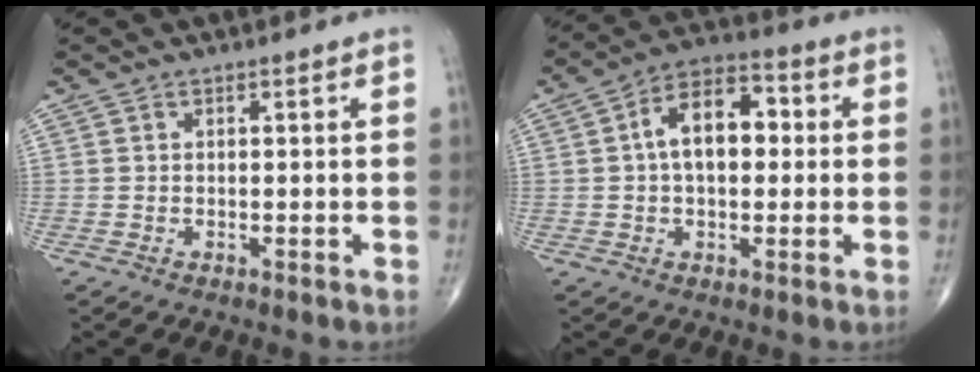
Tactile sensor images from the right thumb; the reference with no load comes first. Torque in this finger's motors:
{"motor_torque": [0.86, 2.38, 0.90, -0.14, 0.09]}